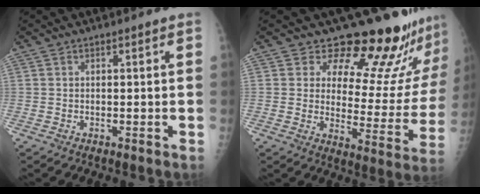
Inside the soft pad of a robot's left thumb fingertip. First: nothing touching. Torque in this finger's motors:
{"motor_torque": [0.08, 0.01, -0.16, -0.01, 0.08]}